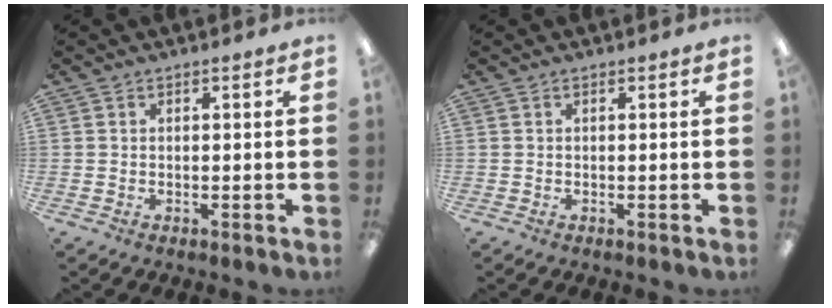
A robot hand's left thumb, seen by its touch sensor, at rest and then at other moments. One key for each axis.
{"total": 0.0}